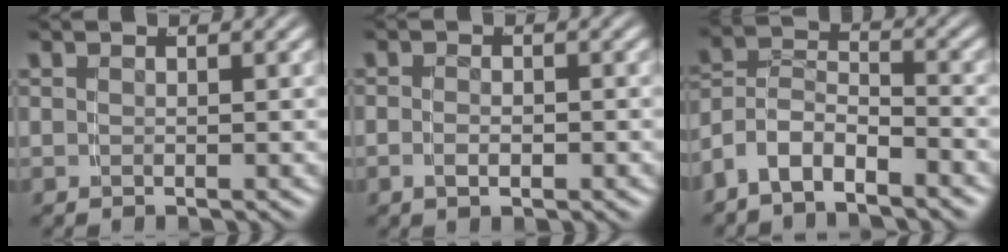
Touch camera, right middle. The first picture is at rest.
{"total": 1.3, "force": [-0.8, 0.4, 1.0], "torque": [-0.023, -0.004, -0.011]}
{"total": 7.0, "force": [-3.4, 5.6, 2.6], "torque": [-0.068, -0.018, -0.068]}